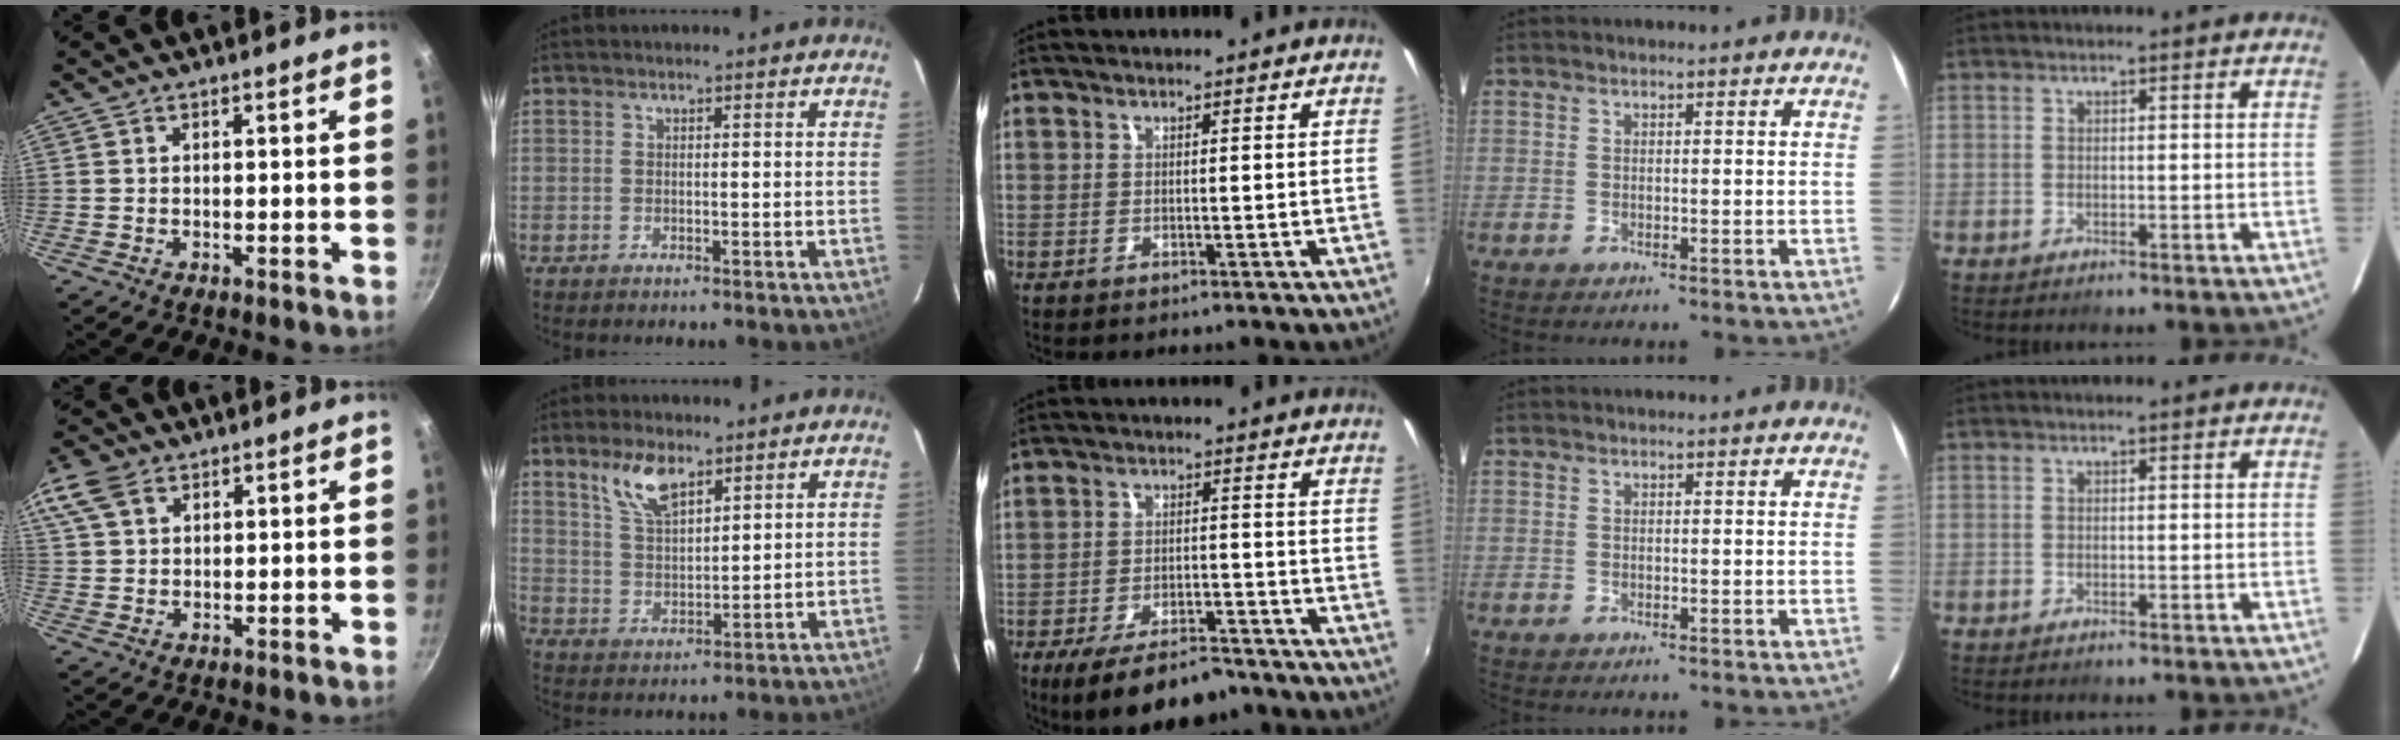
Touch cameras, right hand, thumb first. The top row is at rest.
{"thumb": {"total": 7.1, "force": [3.7, 4.5, 4.1], "torque": [-0.081, 0.010, 0.069]}, "index": {"total": 7.7, "force": [5.1, 3.3, 4.8], "torque": [-0.091, 0.009, 0.104]}, "middle": {"total": 11.9, "force": [-9.0, 4.3, 6.4], "torque": [-0.137, -0.016, -0.140]}}